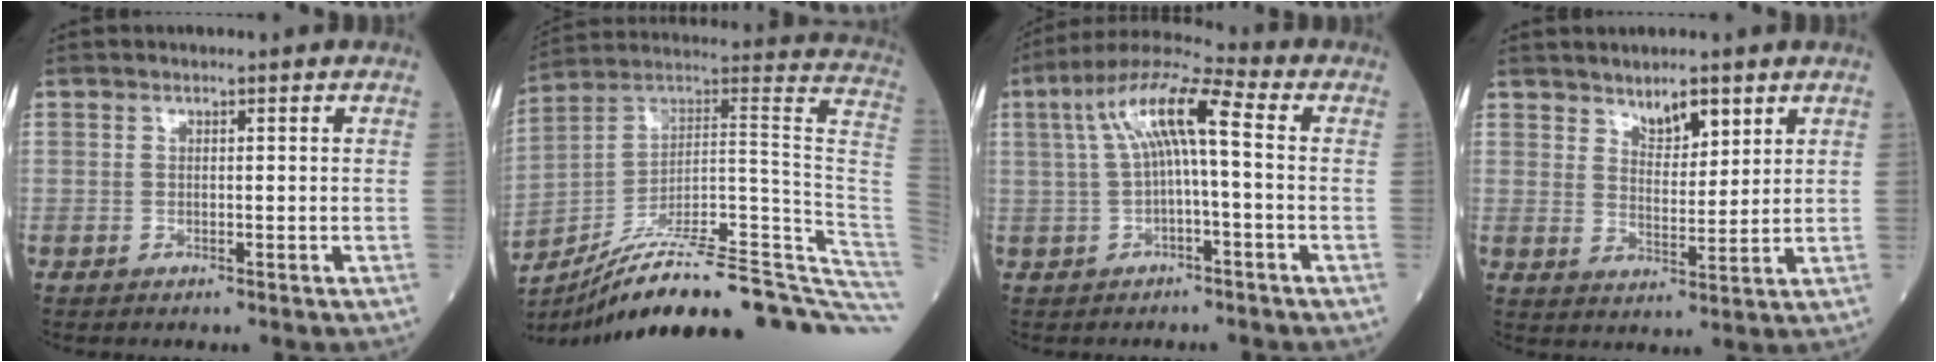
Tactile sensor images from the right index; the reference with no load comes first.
{"total": 32.0, "force": [-24.9, 2.8, 19.9], "torque": [-0.171, 0.019, -0.360]}
{"total": 10.1, "force": [1.3, 1.5, 9.9], "torque": [-0.188, 0.041, 0.020]}
{"total": 5.0, "force": [3.4, 1.8, 3.1], "torque": [-0.052, -0.002, 0.063]}